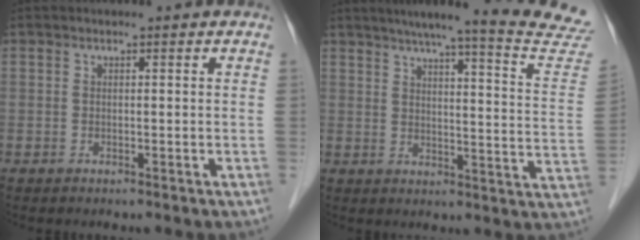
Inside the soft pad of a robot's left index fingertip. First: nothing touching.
{"total": 22.5, "force": [20.5, -0.6, 9.2], "torque": [-0.121, -0.083, 0.239]}